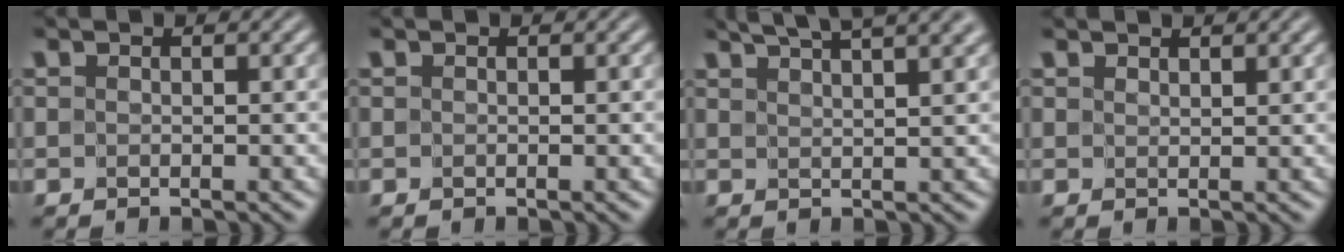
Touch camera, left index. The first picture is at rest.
{"total": 0.0}
{"total": 8.2, "force": [6.1, 2.3, 4.9], "torque": [-0.039, 0.040, 0.053]}
{"total": 1.4, "force": [1.3, 0.3, 0.3], "torque": [-0.001, -0.005, 0.020]}